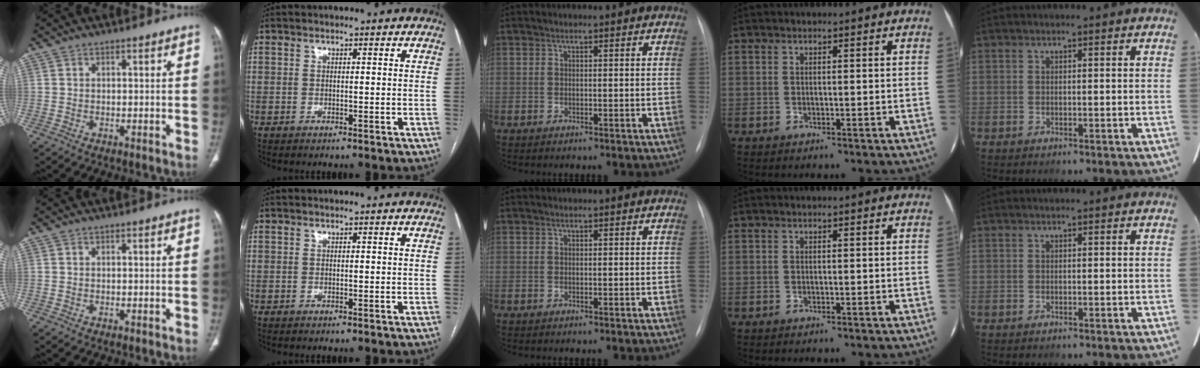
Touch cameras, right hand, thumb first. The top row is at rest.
{}